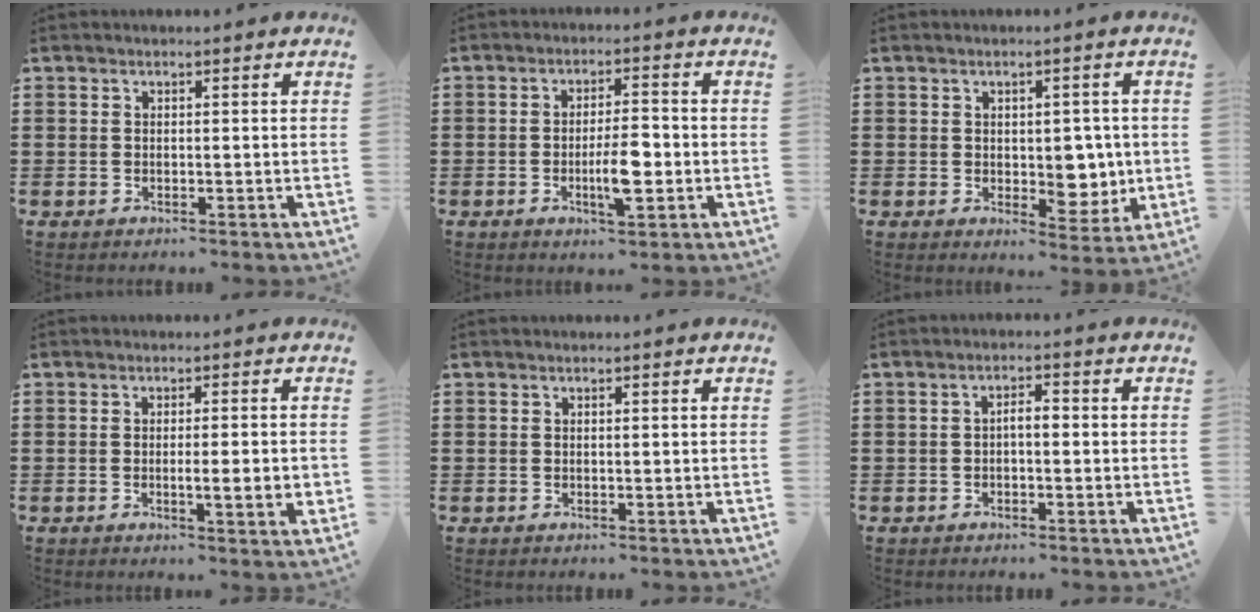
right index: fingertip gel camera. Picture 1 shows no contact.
{"total": 6.3, "force": [-1.5, 1.7, 5.9], "torque": [-0.113, -0.002, -0.029]}
{"total": 5.4, "force": [0.2, 3.8, 3.8], "torque": [-0.046, -0.005, 0.000]}
{"total": 4.2, "force": [-0.7, 0.2, 4.2], "torque": [-0.062, -0.012, -0.013]}
{"total": 0.0}
{"total": 2.0, "force": [-0.5, 0.7, 1.8], "torque": [-0.035, 0.004, -0.011]}